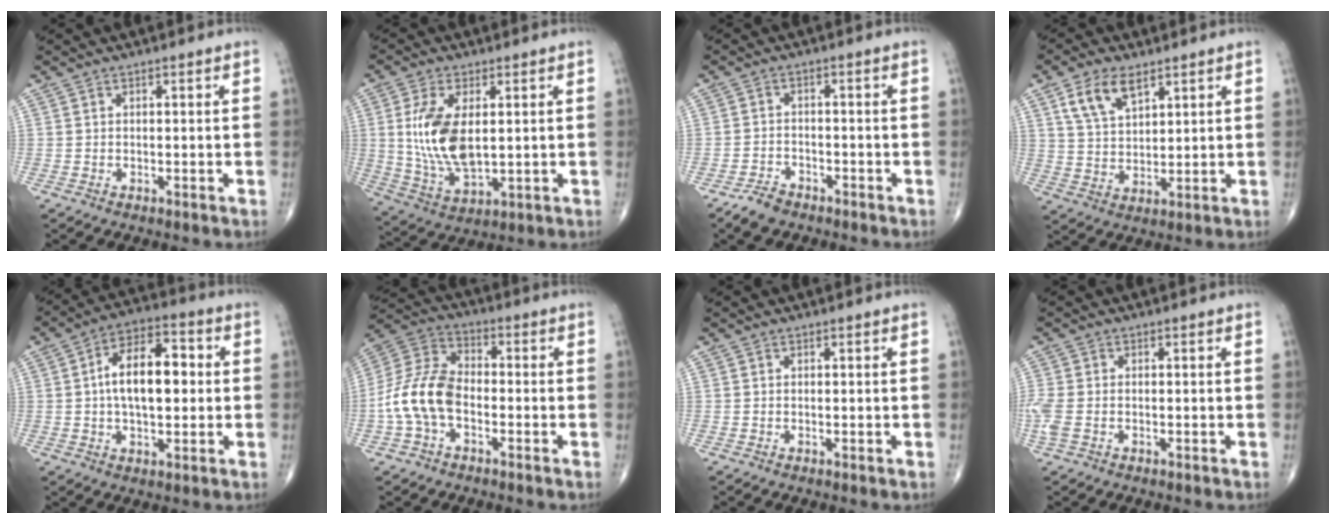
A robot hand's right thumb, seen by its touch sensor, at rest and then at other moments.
{"total": 12.5, "force": [1.8, 6.2, 10.7], "torque": [-0.212, -0.016, 0.045]}
{"total": 4.0, "force": [-3.2, 2.1, 1.3], "torque": [-0.027, 0.011, -0.057]}
{"total": 10.6, "force": [5.1, 7.1, 6.0], "torque": [-0.085, -0.015, 0.098]}
{"total": 13.3, "force": [0.9, 6.9, 11.3], "torque": [-0.171, 0.024, 0.006]}
{"total": 11.9, "force": [-3.0, 7.5, 8.7], "torque": [-0.176, 0.037, -0.067]}
{"total": 0.0}
{"total": 4.3, "force": [-1.0, 2.7, 3.2], "torque": [-0.100, 0.000, -0.018]}